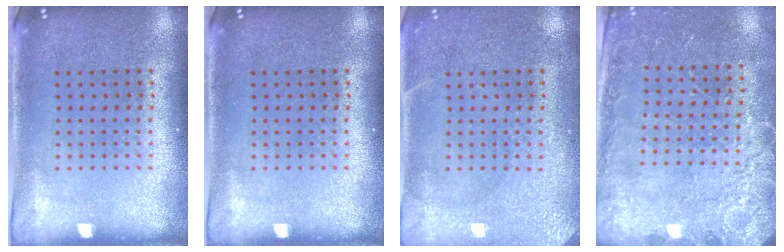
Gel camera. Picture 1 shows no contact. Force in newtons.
{"total": 0.0}
{"total": 3.6, "press": 3.6, "slide": 0.4}
{"total": 2.5, "press": 2.4, "slide": 0.5}